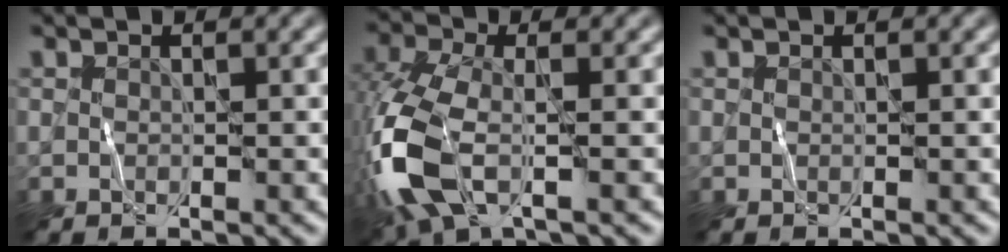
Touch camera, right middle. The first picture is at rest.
{"total": 9.2, "force": [-2.7, 4.6, 7.5], "torque": [-0.194, -0.010, -0.062]}
{"total": 0.0}